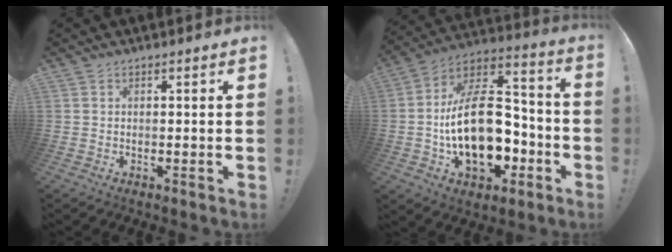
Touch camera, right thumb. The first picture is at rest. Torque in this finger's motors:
{"motor_torque": [2.28, 2.73, 1.48, -1.29, 0.18]}